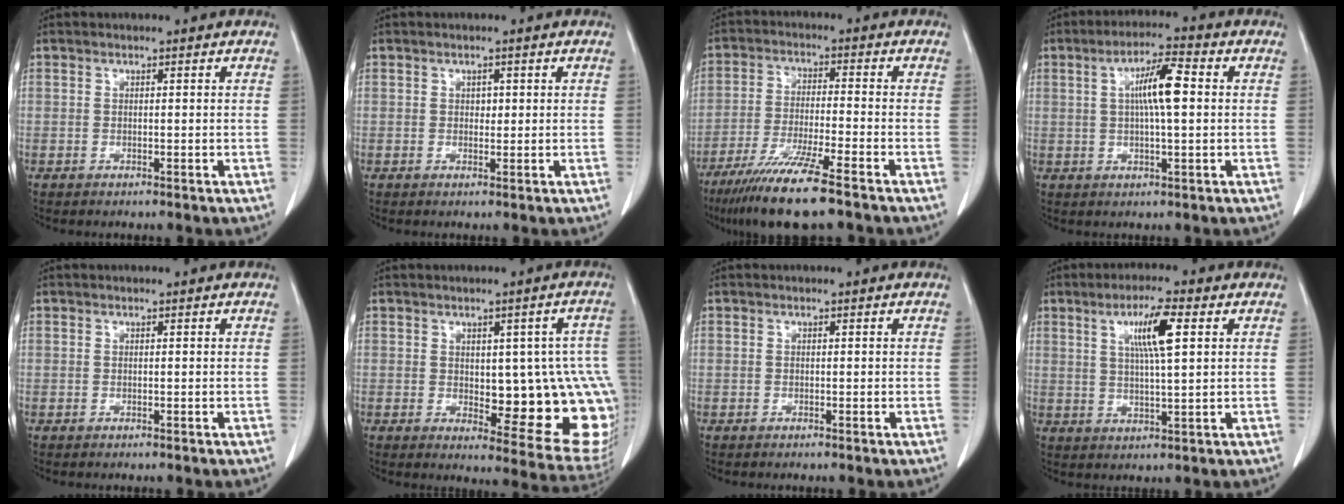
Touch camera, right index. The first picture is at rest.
{"total": 1.1, "force": [0.3, 0.8, 0.7], "torque": [-0.007, 0.000, 0.004]}
{"total": 12.1, "force": [-8.6, -0.2, 8.5], "torque": [-0.152, -0.035, -0.147]}
{"total": 7.3, "force": [1.1, 0.8, 7.1], "torque": [-0.128, 0.011, 0.016]}
{"total": 0.0}
{"total": 15.9, "force": [-1.2, 5.9, 14.8], "torque": [-0.123, 0.014, 0.008]}
{"total": 0.0}
{"total": 7.4, "force": [2.6, 0.4, 6.9], "torque": [-0.126, 0.003, 0.046]}